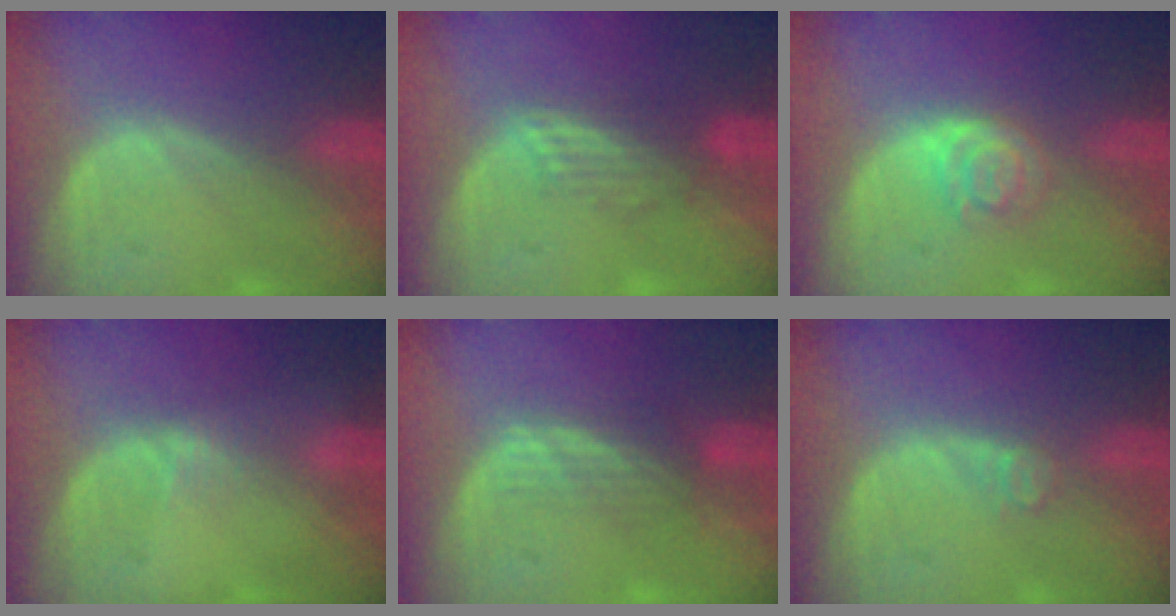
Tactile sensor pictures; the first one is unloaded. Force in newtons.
{"total": 2.7, "press": 2.7, "slide": 0.4}
{"total": 4.2, "press": 3.7, "slide": 2.0}
{"total": 1.3, "press": 1.1, "slide": 0.8}
{"total": 3.4, "press": 2.9, "slide": 1.9}
{"total": 2.0, "press": 1.6, "slide": 1.1}